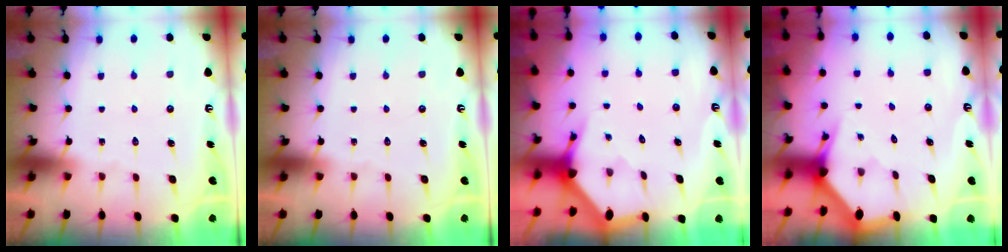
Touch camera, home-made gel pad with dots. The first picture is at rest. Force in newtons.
{"total": 0.0}
{"total": 2.9, "press": 2.9, "slide": 0.1}
{"total": 3.0, "press": 3.0, "slide": 0.2}